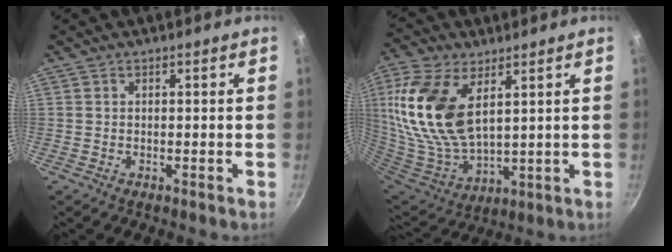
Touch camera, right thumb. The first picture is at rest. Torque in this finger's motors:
{"motor_torque": [-1.14, 2.79, 2.02, 0.28, 0.64]}